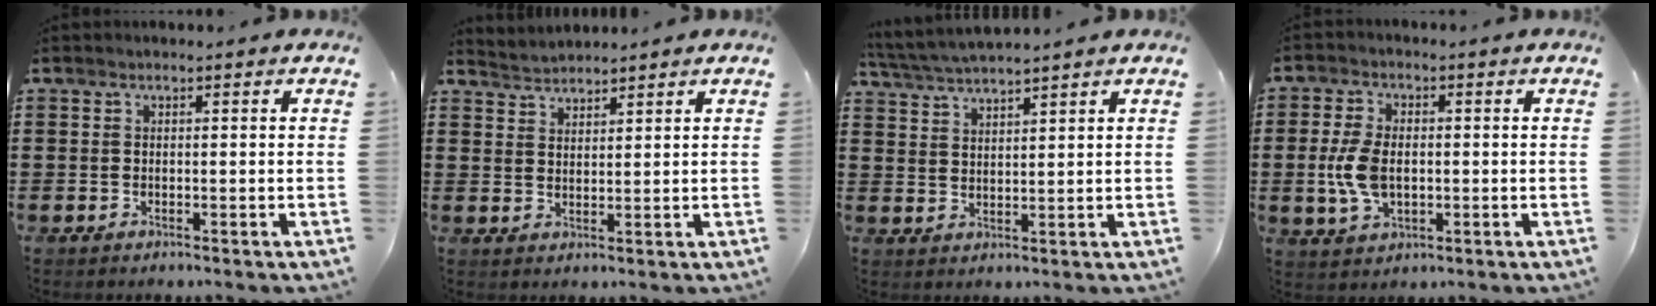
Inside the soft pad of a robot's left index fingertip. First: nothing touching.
{"total": 2.5, "force": [2.4, 0.1, -0.6], "torque": [0.003, -0.004, 0.048]}
{"total": 3.6, "force": [3.5, -0.3, 0.8], "torque": [-0.028, -0.012, 0.063]}
{"total": 6.9, "force": [-0.2, 4.1, 5.6], "torque": [-0.146, -0.002, -0.013]}